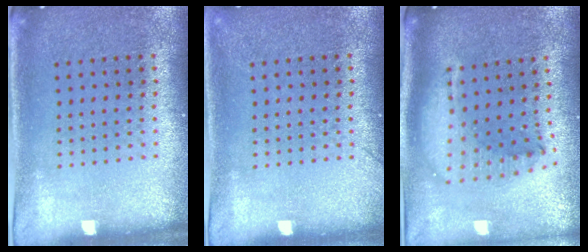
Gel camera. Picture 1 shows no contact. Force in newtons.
{"total": 1.1, "press": 1.1, "slide": 0.3}
{"total": 2.2, "press": 1.7, "slide": 1.4}